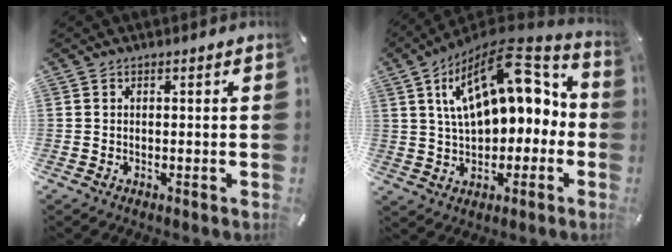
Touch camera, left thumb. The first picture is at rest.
{"total": 19.0, "force": [7.0, 11.2, 13.6], "torque": [-0.215, -0.032, 0.121]}